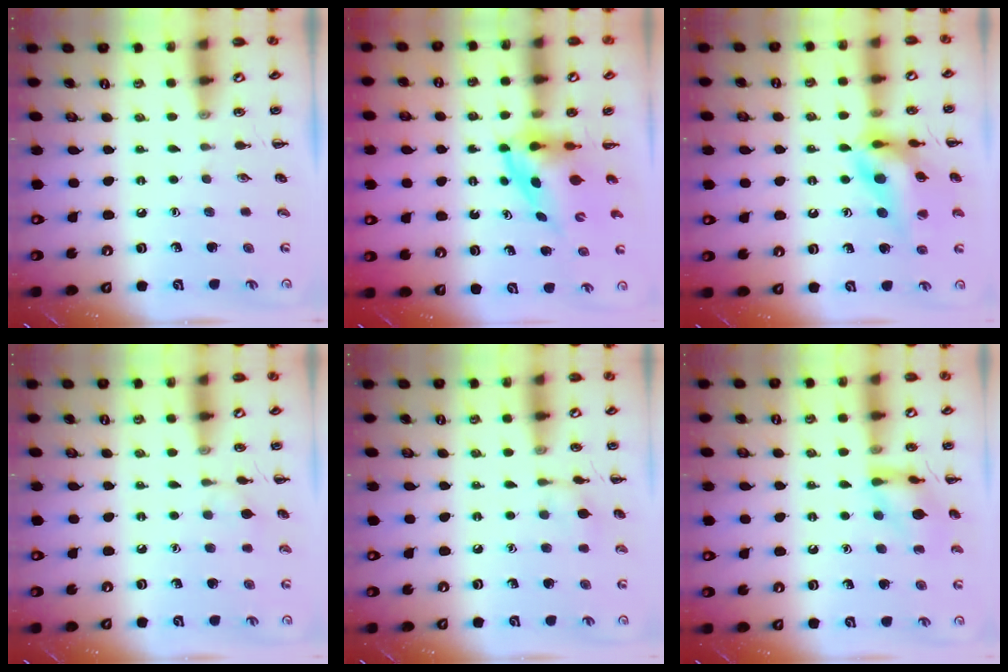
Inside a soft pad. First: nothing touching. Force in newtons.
{"total": 3.9, "press": 3.8, "slide": 0.6}
{"total": 16.0, "press": 15.7, "slide": 2.7}
{"total": 5.0, "press": 4.6, "slide": 1.9}
{"total": 7.5, "press": 7.3, "slide": 1.7}
{"total": 12.8, "press": 12.8, "slide": 1.0}